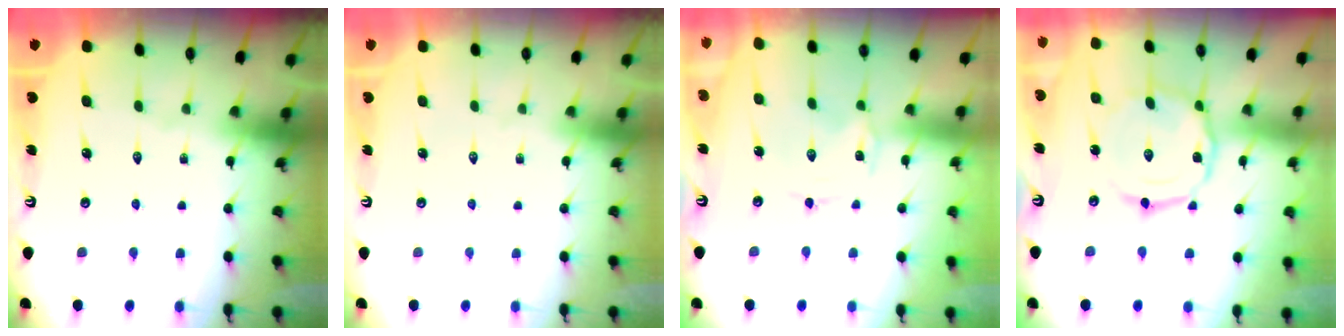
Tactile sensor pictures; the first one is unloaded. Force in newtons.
{"total": 0.0}
{"total": 1.0, "press": 1.0, "slide": 0.1}
{"total": 9.1, "press": 9.0, "slide": 0.5}